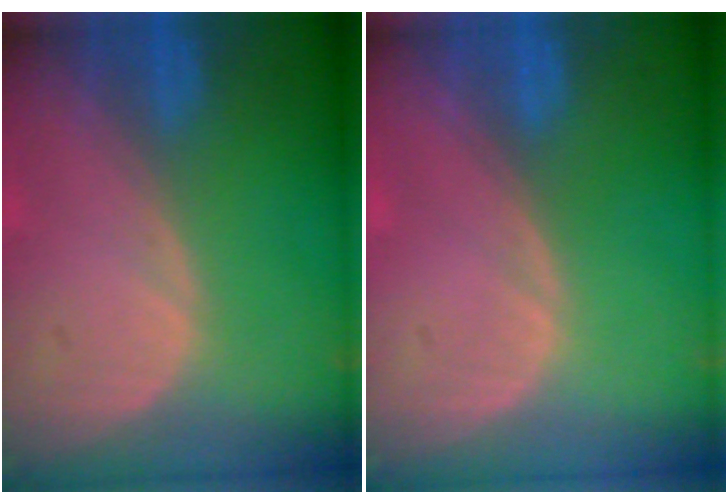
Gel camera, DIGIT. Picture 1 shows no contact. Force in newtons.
{"total": 0.0}